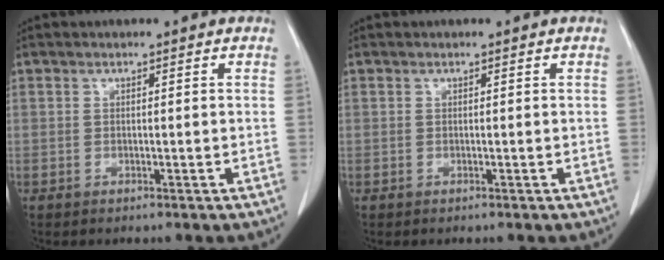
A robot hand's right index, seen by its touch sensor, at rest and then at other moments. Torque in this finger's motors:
{"motor_torque": [0.00, 0.00, 0.00, 0.00]}